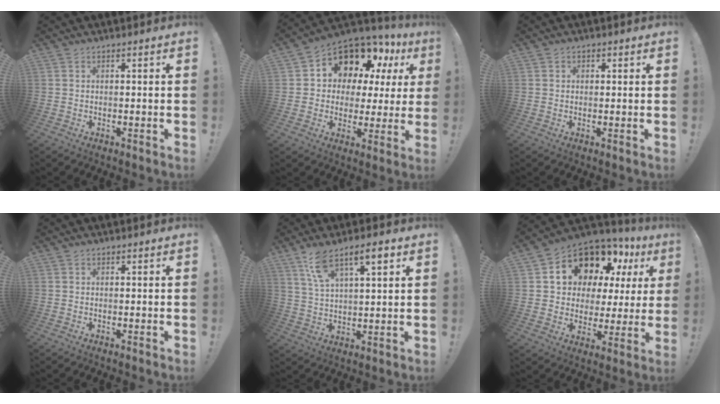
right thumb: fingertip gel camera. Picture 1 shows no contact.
{"total": 12.4, "force": [7.9, 7.6, 5.8], "torque": [-0.094, -0.066, 0.146]}
{"total": 1.2, "force": [0.1, 1.1, 0.3], "torque": [-0.002, 0.004, 0.001]}
{"total": 0.0}
{"total": 10.1, "force": [6.3, 3.5, 7.1], "torque": [-0.123, -0.016, 0.112]}
{"total": 13.7, "force": [8.8, 8.7, 5.8], "torque": [-0.103, -0.063, 0.173]}